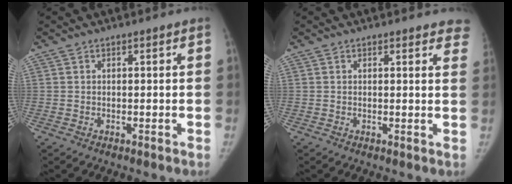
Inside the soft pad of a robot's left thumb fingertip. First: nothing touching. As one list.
[{"total": 5.1, "force": [4.5, 1.6, 1.7], "torque": [0.011, -0.017, 0.031]}]